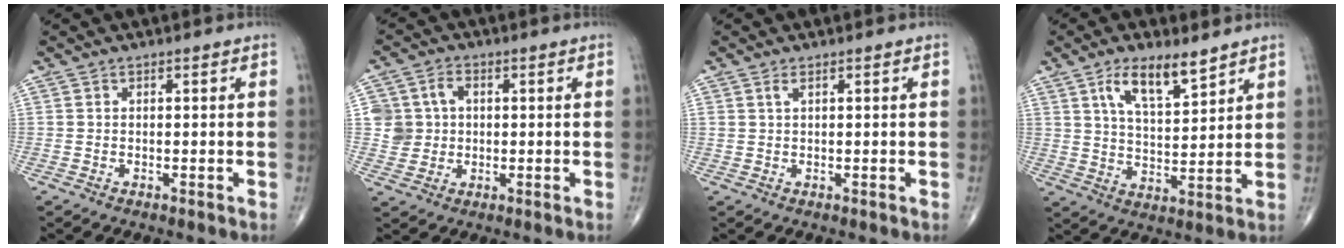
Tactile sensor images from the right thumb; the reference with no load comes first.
{"total": 6.5, "force": [0.8, 6.1, 2.1], "torque": [-0.012, 0.006, 0.014]}
{"total": 1.0, "force": [0.6, 0.3, 0.7], "torque": [-0.016, 0.004, 0.015]}
{"total": 9.5, "force": [5.8, 3.4, 6.7], "torque": [-0.106, -0.035, 0.111]}